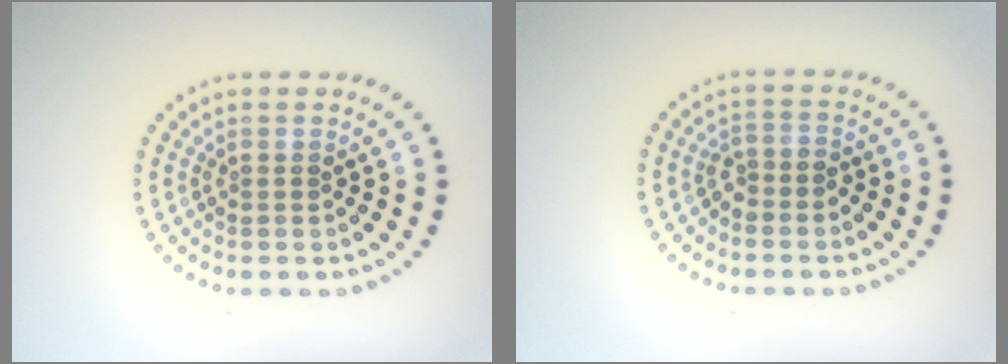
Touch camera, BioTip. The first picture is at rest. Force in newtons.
{"total": 1.6, "press": 1.2, "slide": 1.0}